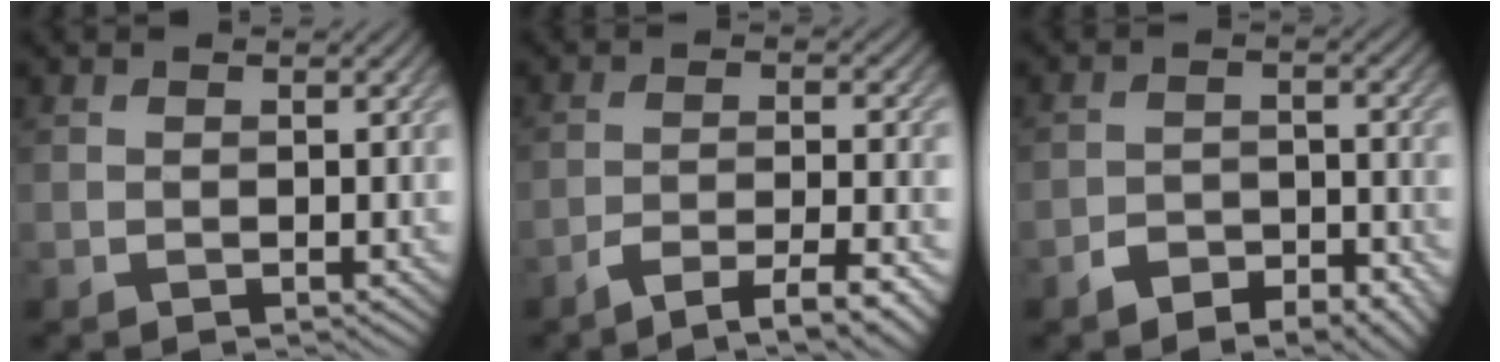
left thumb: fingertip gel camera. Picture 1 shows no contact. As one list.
[{"total": 6.1, "force": [-4.3, 1.2, 4.1], "torque": [-0.067, 0.003, -0.073]}, {"total": 6.6, "force": [-4.6, 3.0, 3.6], "torque": [-0.052, -0.004, -0.082]}]